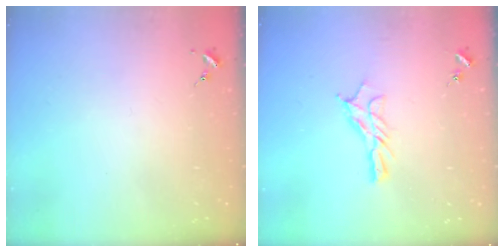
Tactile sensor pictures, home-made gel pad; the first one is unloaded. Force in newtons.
{"total": 8.6, "press": 8.5, "slide": 0.2}